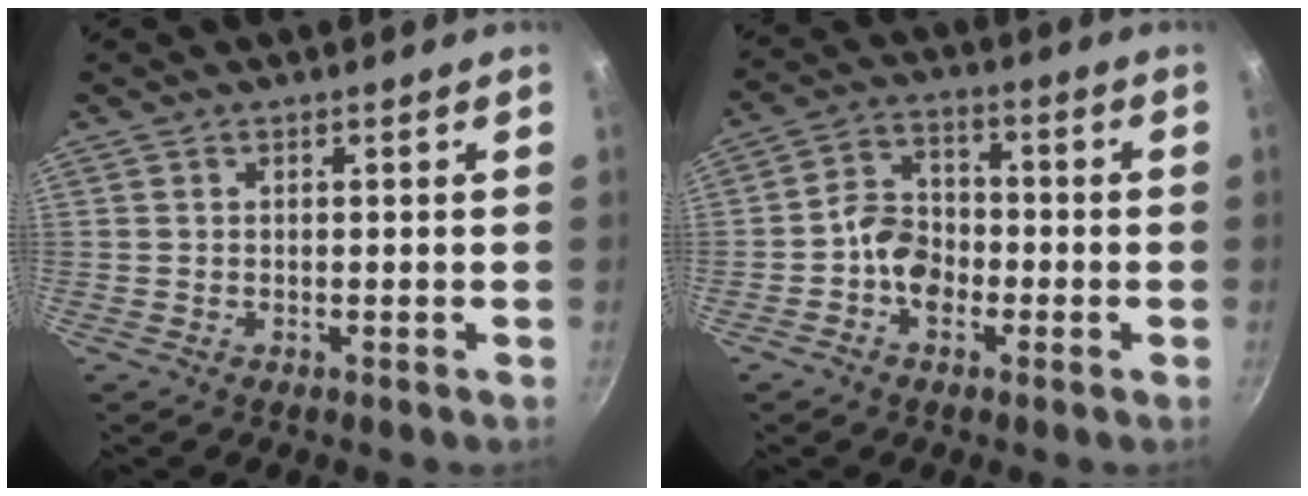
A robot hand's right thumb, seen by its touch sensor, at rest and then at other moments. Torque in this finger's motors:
{"motor_torque": [0.76, 0.50, 0.43, -0.39, 0.16]}